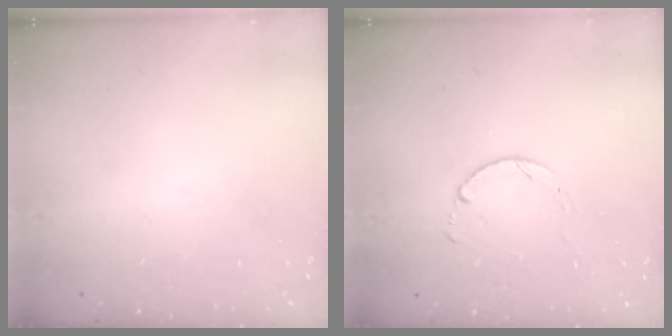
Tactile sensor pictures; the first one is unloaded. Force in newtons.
{"total": 1.4, "press": 1.4, "slide": 0.2}